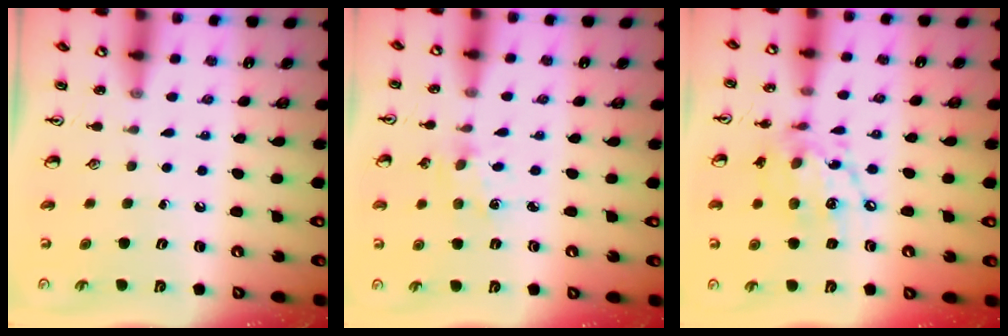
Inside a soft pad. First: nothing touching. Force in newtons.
{"total": 1.9, "press": 1.8, "slide": 0.3}
{"total": 12.8, "press": 12.8, "slide": 0.9}